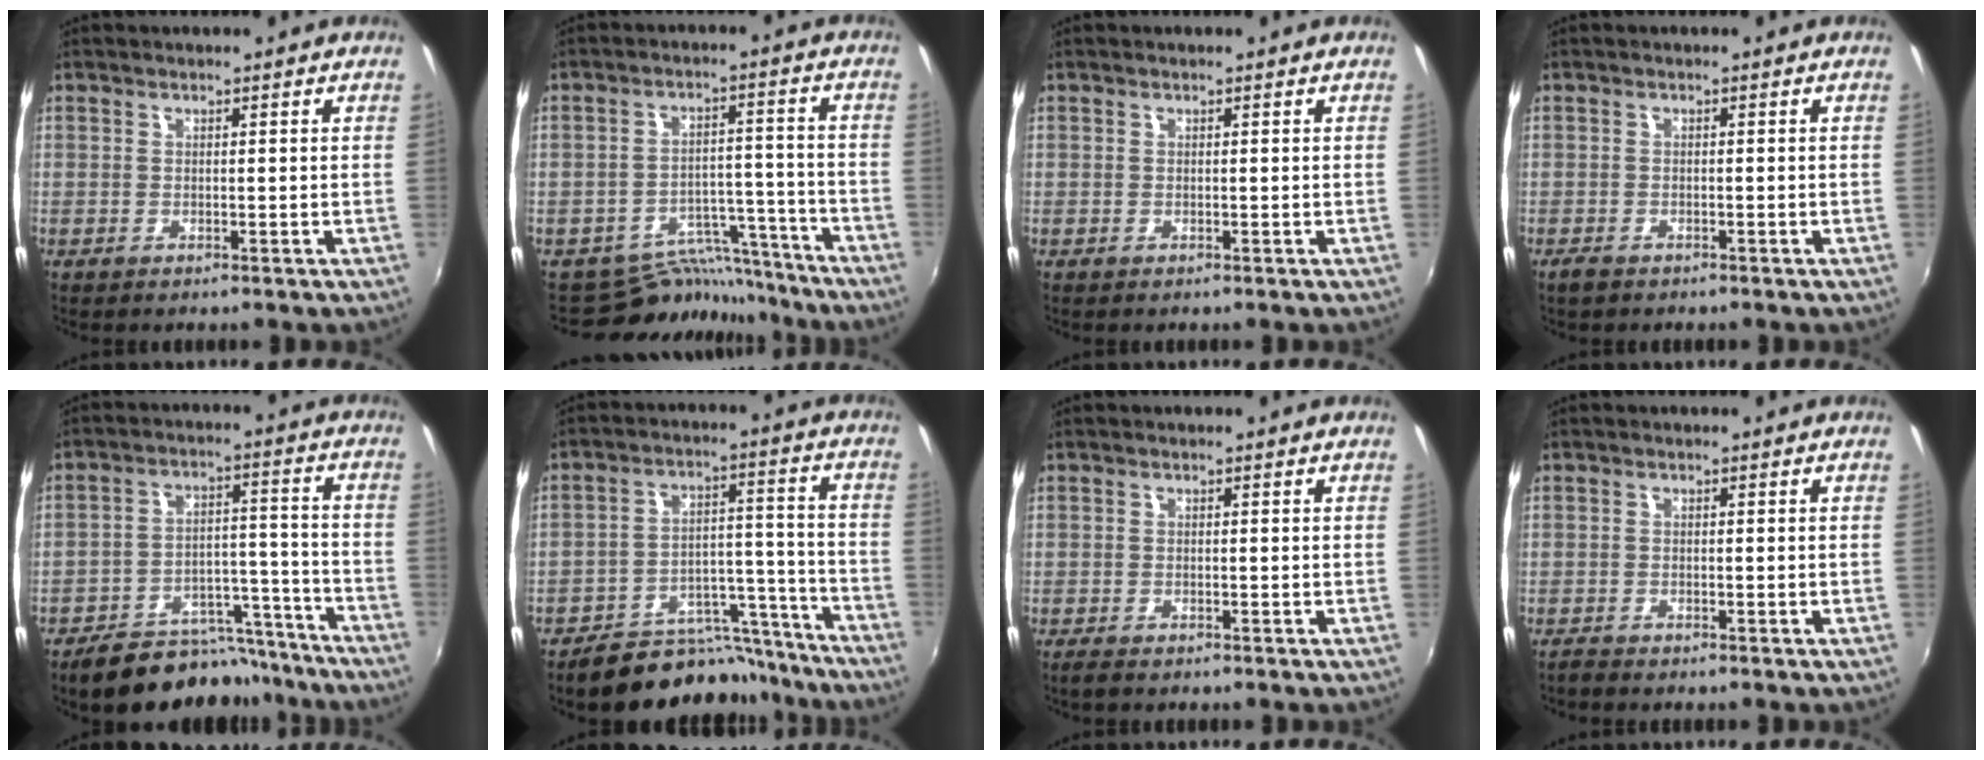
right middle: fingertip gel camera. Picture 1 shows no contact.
{"total": 11.1, "force": [-10.3, 4.1, 1.1], "torque": [-0.020, 0.032, -0.148]}
{"total": 0.0}
{"total": 1.8, "force": [-1.4, 0.8, 0.7], "torque": [-0.018, -0.004, -0.027]}
{"total": 16.7, "force": [-14.8, 6.1, 4.9], "torque": [-0.091, 0.034, -0.195]}
{"total": 15.2, "force": [-13.8, 5.7, 2.5], "torque": [-0.034, 0.052, -0.188]}
{"total": 1.9, "force": [-1.6, 0.5, 0.9], "torque": [-0.020, -0.008, -0.030]}
{"total": 1.3, "force": [-1.3, 0.1, 0.2], "torque": [-0.008, -0.006, -0.027]}